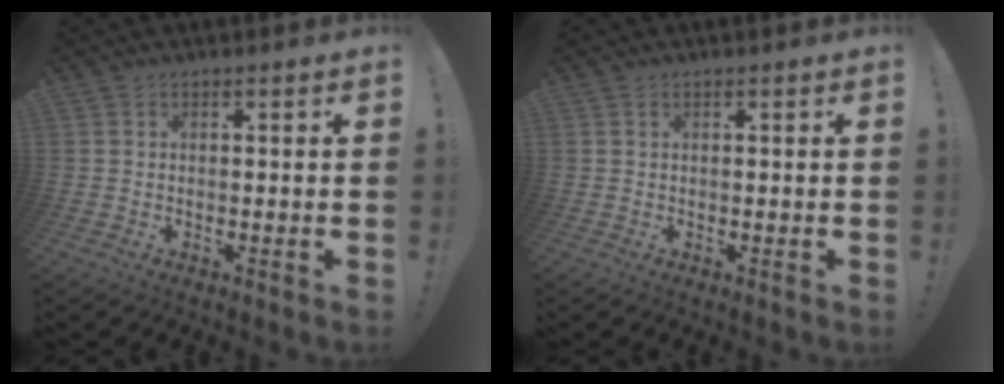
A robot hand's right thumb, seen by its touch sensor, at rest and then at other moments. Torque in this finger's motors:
{"motor_torque": [-0.09, -0.25, -0.02, 0.17, -0.04]}